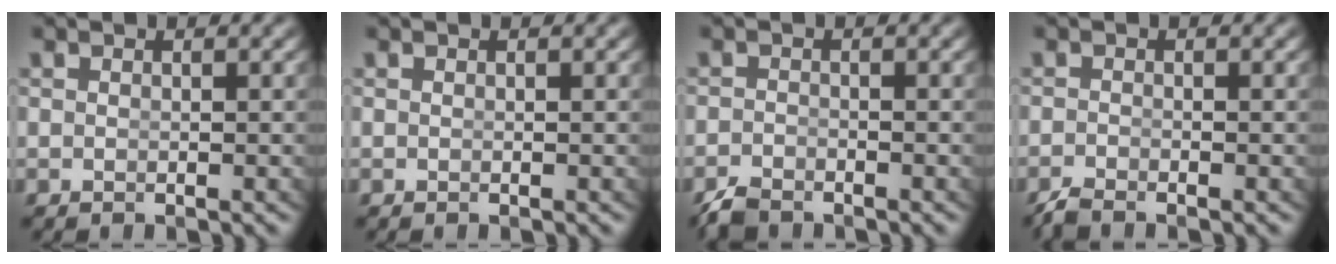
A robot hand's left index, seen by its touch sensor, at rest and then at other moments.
{"total": 0.0}
{"total": 2.0, "force": [-2.0, 0.3, 0.2], "torque": [-0.007, -0.017, -0.031]}
{"total": 1.7, "force": [-1.7, 0.0, 0.2], "torque": [-0.007, -0.013, -0.026]}